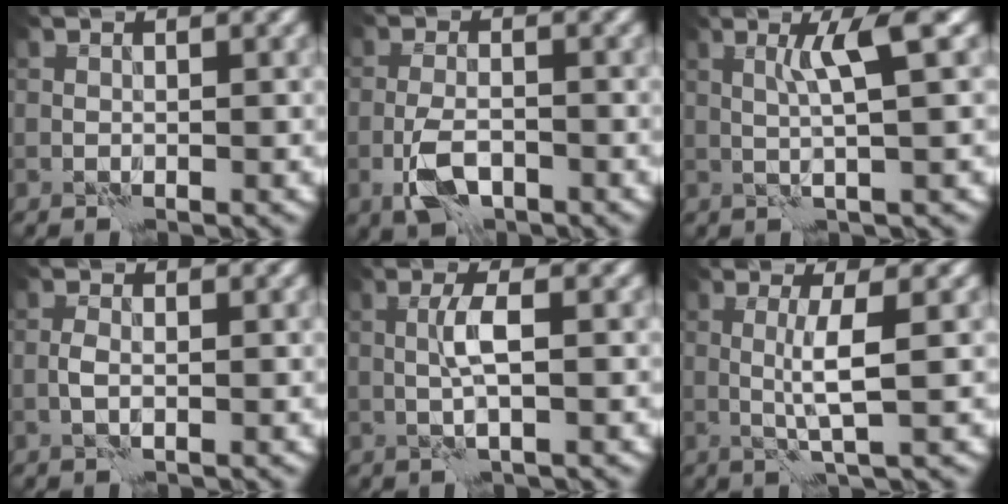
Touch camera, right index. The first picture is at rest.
{"total": 3.8, "force": [-2.0, 1.6, 2.8], "torque": [-0.056, 0.001, -0.043]}
{"total": 3.6, "force": [1.0, 0.2, 3.4], "torque": [-0.057, 0.006, 0.018]}
{"total": 1.1, "force": [-0.3, 0.5, 0.9], "torque": [-0.024, 0.004, -0.008]}
{"total": 2.3, "force": [0.1, 0.3, 2.3], "torque": [-0.048, 0.008, 0.002]}
{"total": 3.1, "force": [0.3, 0.3, 3.1], "torque": [-0.059, 0.002, 0.005]}